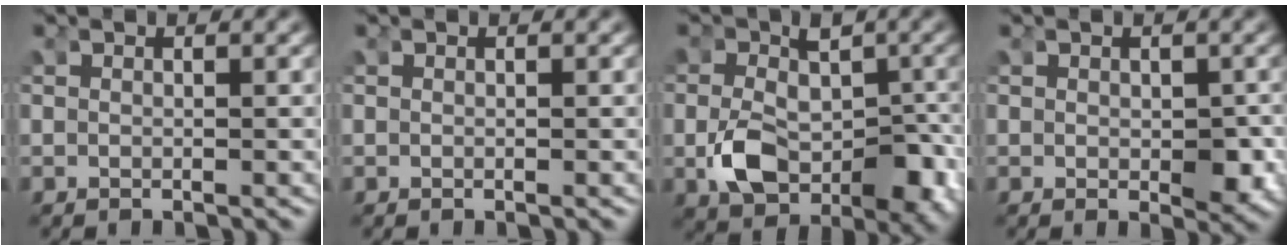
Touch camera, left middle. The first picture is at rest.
{"total": 0.0}
{"total": 7.9, "force": [-2.1, 5.2, 5.5], "torque": [-0.109, -0.035, -0.023]}
{"total": 2.4, "force": [-0.5, 1.5, 1.8], "torque": [-0.022, -0.013, -0.003]}